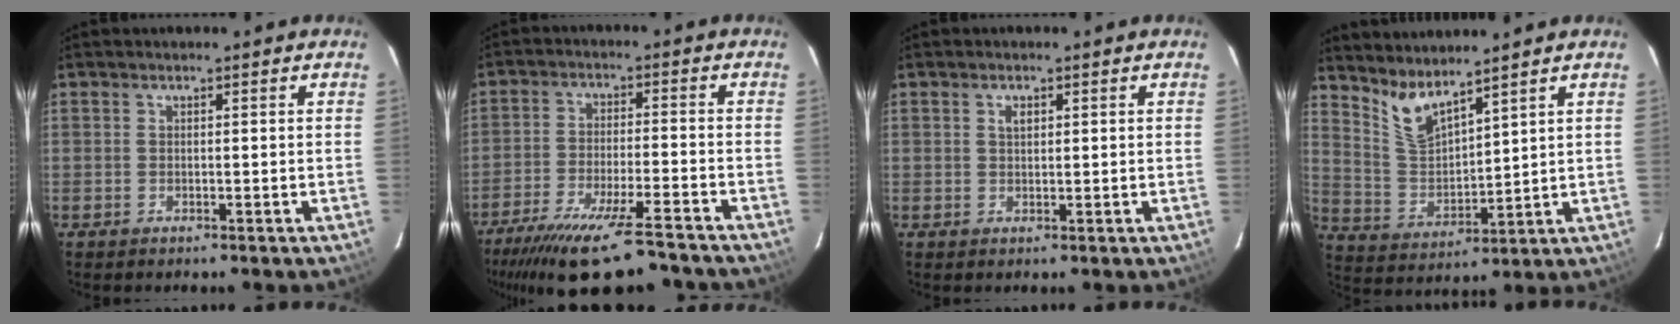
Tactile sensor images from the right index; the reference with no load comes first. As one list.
[{"total": 18.1, "force": [-14.9, 2.9, 9.8], "torque": [-0.198, -0.040, -0.233]}, {"total": 1.5, "force": [0.6, 0.9, 1.0], "torque": [-0.016, 0.004, 0.011]}, {"total": 7.4, "force": [6.3, 1.6, 3.7], "torque": [-0.077, -0.012, 0.134]}]